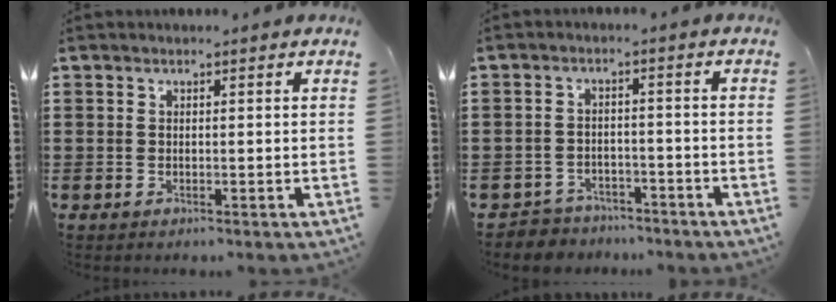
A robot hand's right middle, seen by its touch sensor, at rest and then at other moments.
{"total": 3.3, "force": [-3.2, 0.8, -0.3], "torque": [-0.004, -0.001, -0.069]}